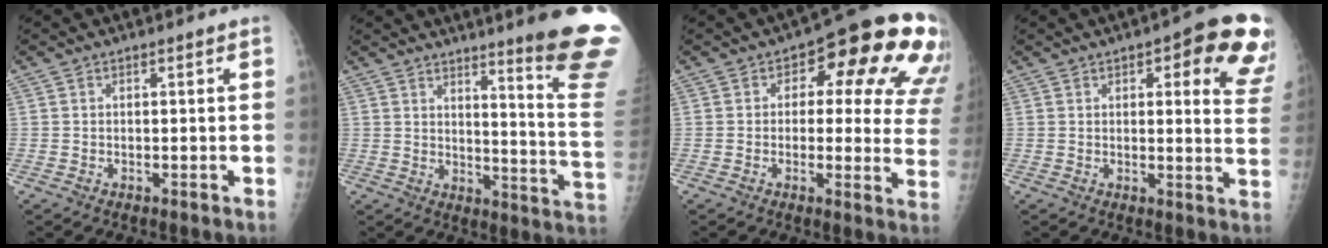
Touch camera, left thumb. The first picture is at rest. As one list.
[{"total": 18.4, "force": [13.3, 0.2, 12.6], "torque": [-0.134, -0.120, 0.166]}, {"total": 18.6, "force": [6.8, 9.1, 14.6], "torque": [-0.119, -0.002, 0.068]}, {"total": 15.4, "force": [8.1, 5.0, 12.1], "torque": [-0.103, -0.031, 0.079]}]